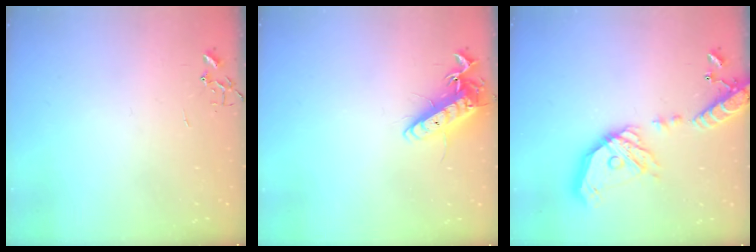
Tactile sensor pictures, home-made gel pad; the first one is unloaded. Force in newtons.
{"total": 13.9, "press": 13.9, "slide": 1.3}
{"total": 21.8, "press": 21.5, "slide": 3.7}